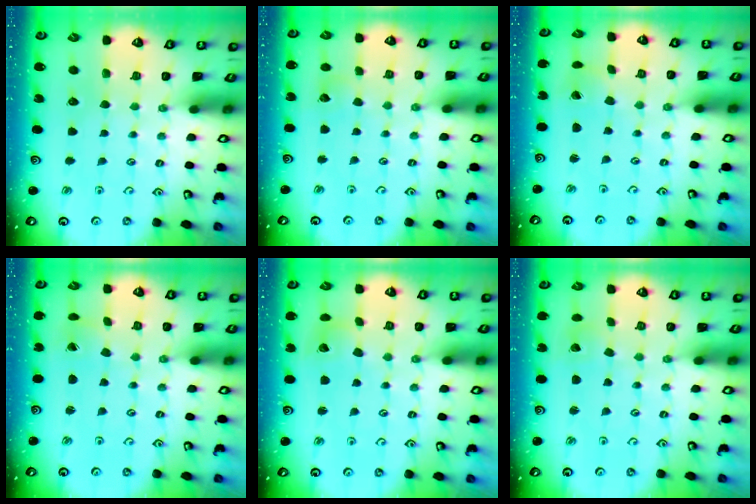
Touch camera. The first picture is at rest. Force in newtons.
{"total": 3.0, "press": 3.0, "slide": 0.3}
{"total": 1.2, "press": 1.2, "slide": 0.2}
{"total": 0.5, "press": 0.5, "slide": 0.1}
{"total": 5.3, "press": 5.2, "slide": 0.6}
{"total": 1.7, "press": 1.7, "slide": 0.1}